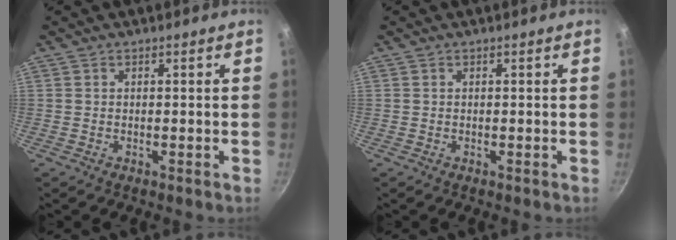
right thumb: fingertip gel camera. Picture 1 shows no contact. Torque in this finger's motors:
{"motor_torque": [-0.02, 0.02, 0.11, 0.00, 0.00]}